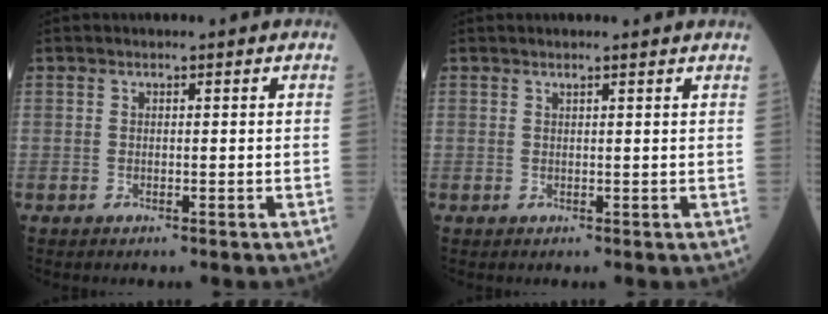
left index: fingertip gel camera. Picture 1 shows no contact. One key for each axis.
{"total": 1.9, "fx": 1.7, "fy": -0.4, "fz": 0.7, "tx": -0.020, "ty": 0.004, "tz": 0.022}